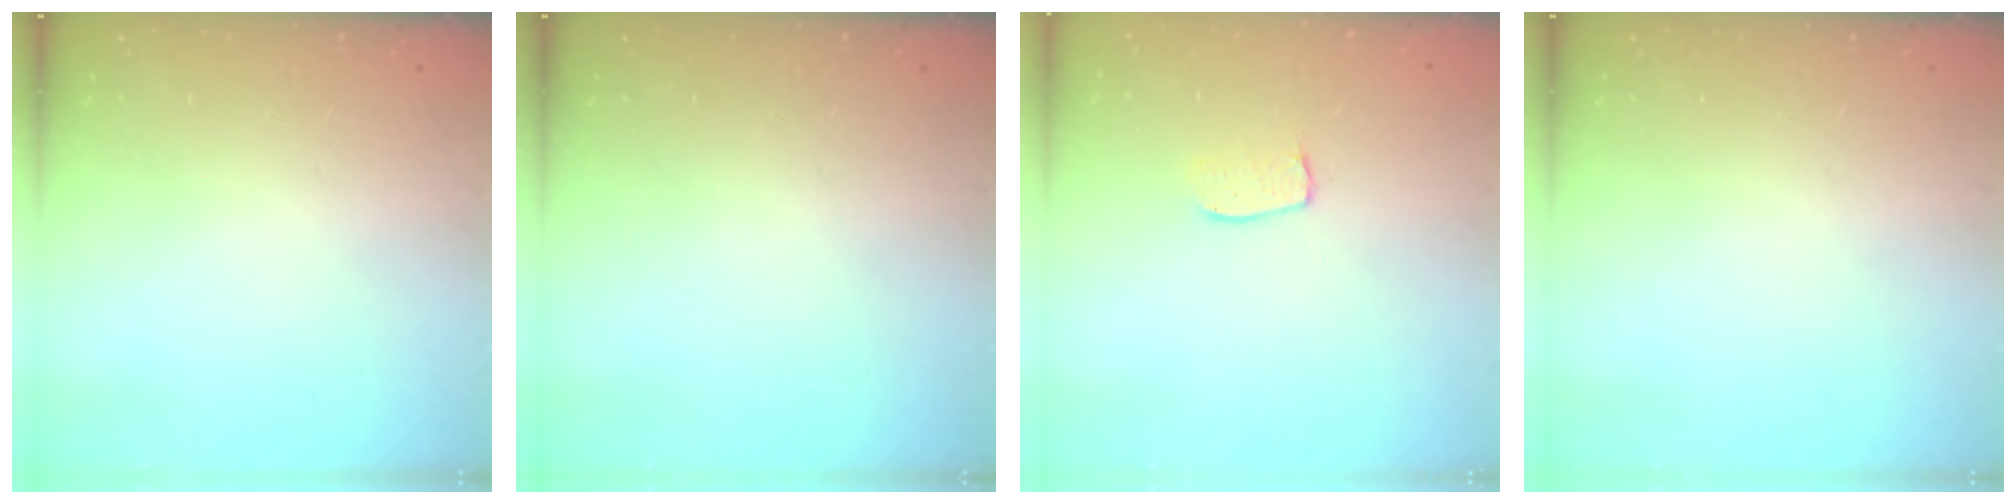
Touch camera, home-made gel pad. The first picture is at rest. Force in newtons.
{"total": 0.0}
{"total": 4.8, "press": 4.8, "slide": 0.3}
{"total": 0.0}